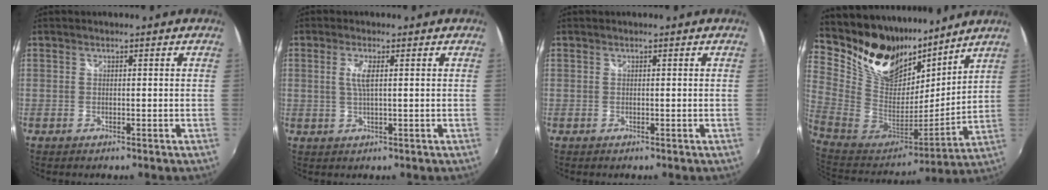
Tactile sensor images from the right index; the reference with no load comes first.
{"total": 2.9, "force": [0.7, 0.2, 2.8], "torque": [-0.056, 0.002, 0.014]}
{"total": 0.0}
{"total": 23.5, "force": [17.9, 11.7, 9.7], "torque": [-0.245, 0.004, 0.331]}